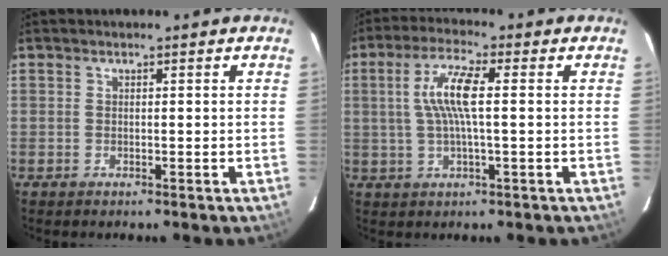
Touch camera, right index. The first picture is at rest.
{"total": 8.0, "force": [0.7, 1.1, 7.9], "torque": [-0.153, 0.006, 0.016]}